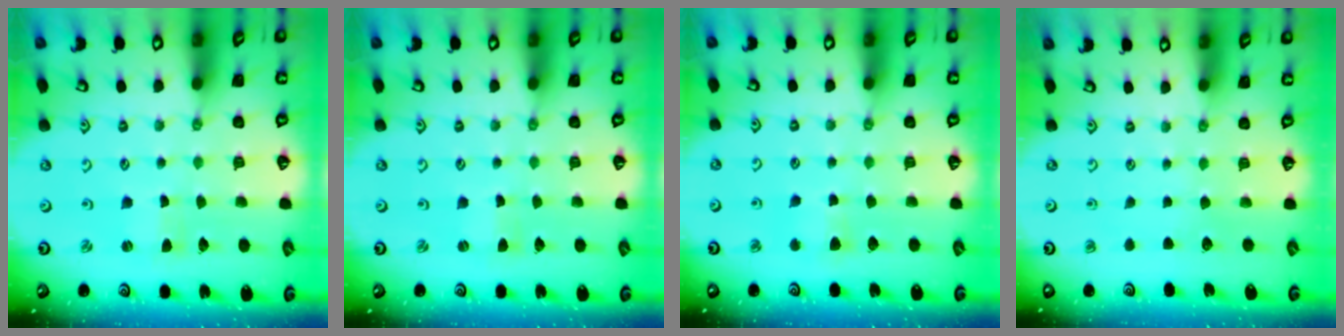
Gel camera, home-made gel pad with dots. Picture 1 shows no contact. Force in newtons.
{"total": 0.0}
{"total": 3.4, "press": 3.3, "slide": 0.5}
{"total": 0.0}